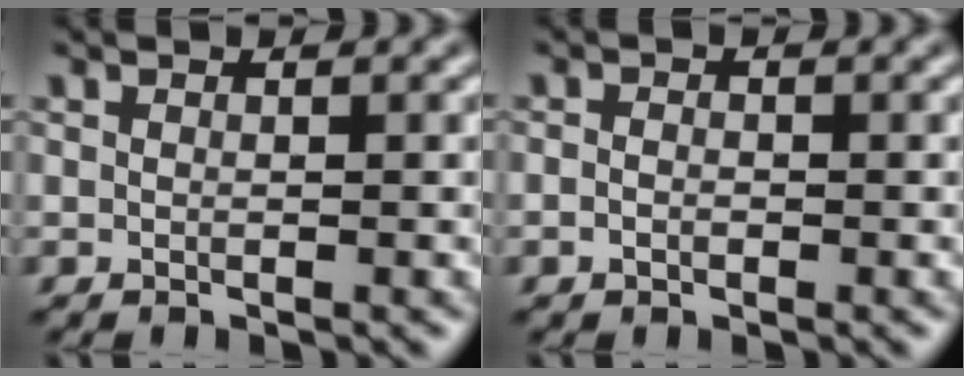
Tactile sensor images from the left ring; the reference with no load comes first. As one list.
[{"total": 0.9, "force": [-0.4, 0.7, 0.5], "torque": [-0.010, 0.000, -0.010]}]